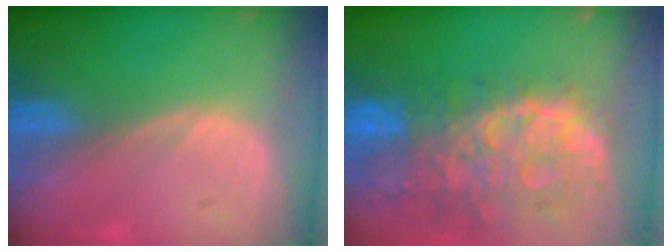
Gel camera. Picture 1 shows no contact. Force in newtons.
{"total": 13.6, "press": 11.1, "slide": 7.8}